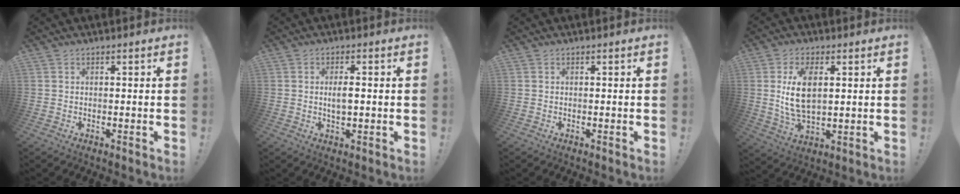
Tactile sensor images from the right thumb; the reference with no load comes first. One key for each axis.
{"total": 3.7, "fx": 0.0, "fy": 1.2, "fz": 3.5, "tx": -0.054, "ty": -0.001, "tz": -0.004}
{"total": 0.0}
{"total": 11.4, "fx": 2.2, "fy": 6.2, "fz": 9.3, "tx": -0.174, "ty": -0.006, "tz": 0.038}